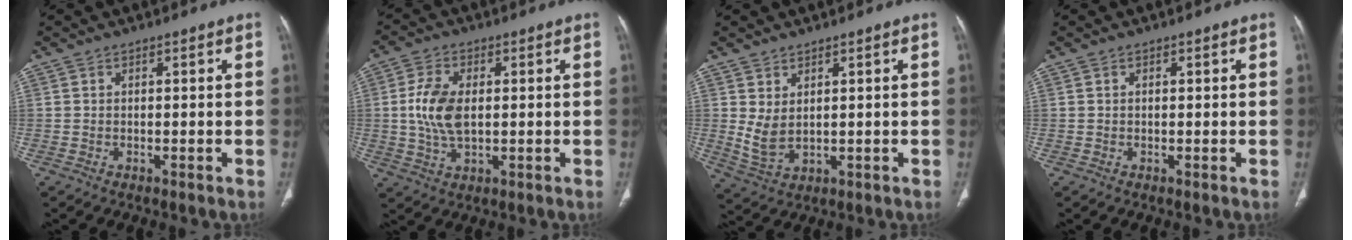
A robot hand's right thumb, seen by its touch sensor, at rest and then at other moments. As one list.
[{"total": 8.5, "force": [0.6, 4.9, 7.0], "torque": [-0.144, -0.001, 0.013]}, {"total": 4.9, "force": [1.3, 2.8, 3.8], "torque": [-0.073, -0.012, 0.040]}, {"total": 0.0}]